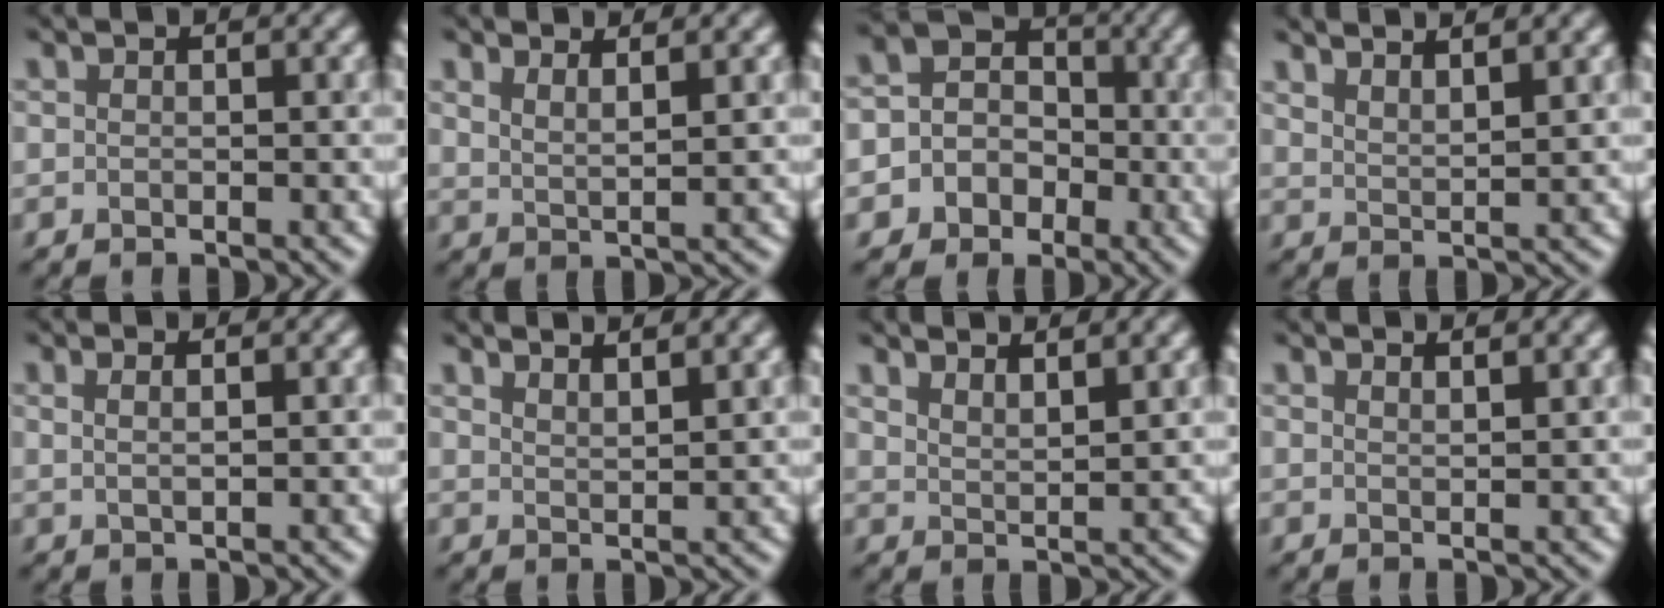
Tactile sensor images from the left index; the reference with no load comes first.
{"total": 2.5, "force": [2.0, 0.7, 1.4], "torque": [-0.010, 0.001, 0.030]}
{"total": 7.0, "force": [-1.9, 6.5, 1.6], "torque": [-0.020, 0.018, -0.060]}
{"total": 3.6, "force": [3.2, 0.7, 1.6], "torque": [-0.006, 0.014, 0.037]}
{"total": 1.9, "force": [0.9, 0.8, 1.4], "torque": [-0.012, -0.002, 0.003]}
{"total": 3.3, "force": [2.9, 0.7, 1.4], "torque": [0.000, 0.016, 0.027]}
{"total": 3.4, "force": [3.0, 0.8, 1.5], "torque": [-0.011, 0.006, 0.046]}
{"total": 1.6, "force": [1.4, 0.4, 0.7], "torque": [0.000, 0.004, 0.014]}